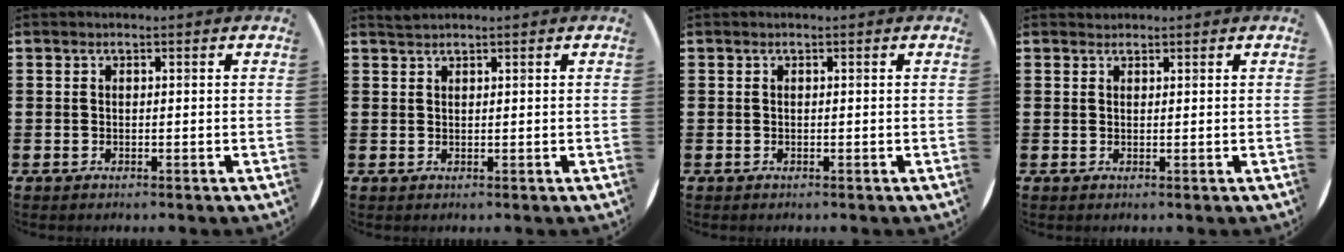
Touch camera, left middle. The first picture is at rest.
{"total": 0.9, "force": [0.9, -0.1, 0.0], "torque": [-0.001, 0.000, 0.017]}
{"total": 0.0}
{"total": 0.7, "force": [0.6, 0.2, -0.1], "torque": [0.003, 0.004, 0.012]}